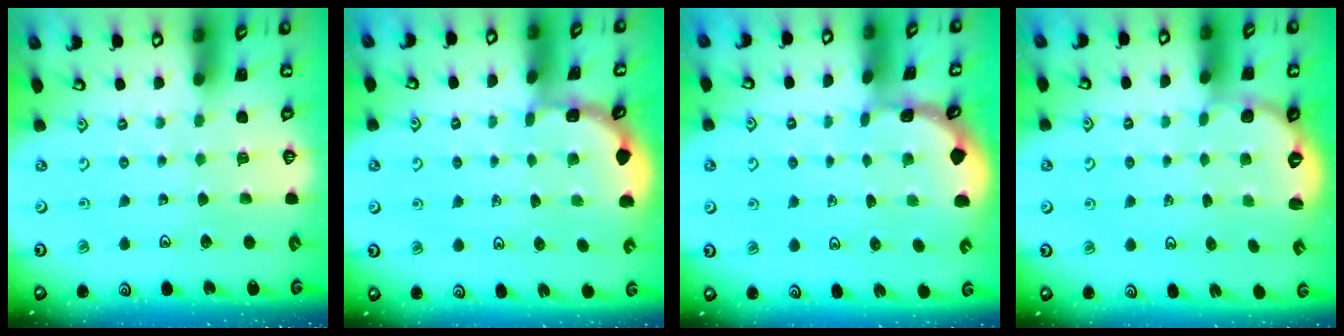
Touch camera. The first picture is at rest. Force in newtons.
{"total": 1.6, "press": 1.6, "slide": 0.1}
{"total": 0.7, "press": 0.6, "slide": 0.2}
{"total": 2.4, "press": 1.9, "slide": 1.5}